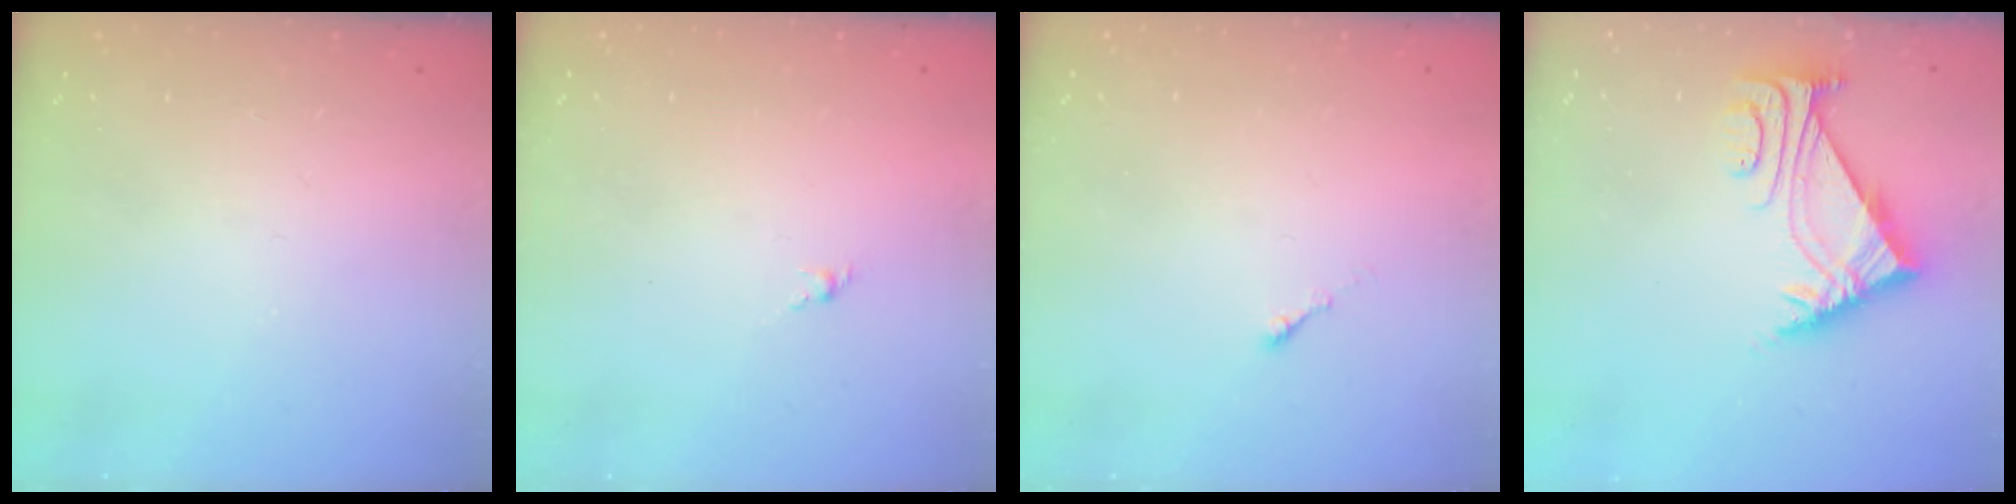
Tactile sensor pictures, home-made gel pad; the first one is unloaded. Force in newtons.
{"total": 1.6, "press": 1.5, "slide": 0.6}
{"total": 0.0}
{"total": 5.5, "press": 5.3, "slide": 1.1}